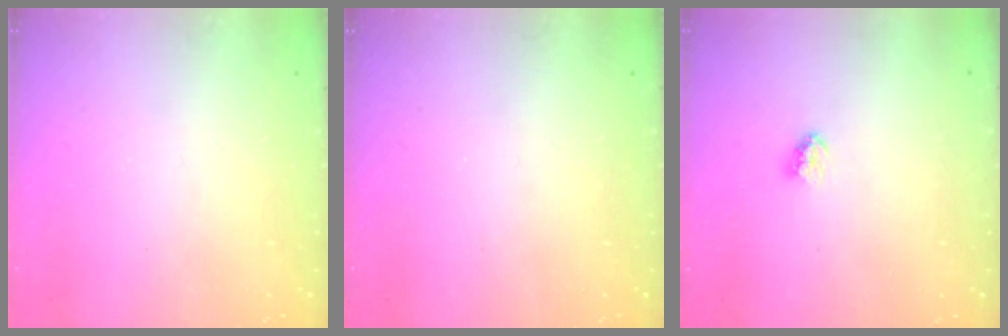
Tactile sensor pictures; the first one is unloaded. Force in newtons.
{"total": 0.0}
{"total": 2.4, "press": 2.4, "slide": 0.1}